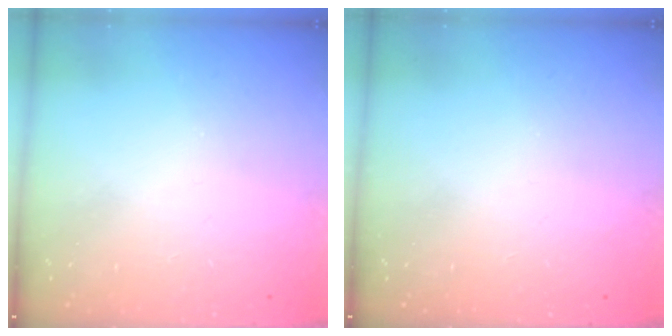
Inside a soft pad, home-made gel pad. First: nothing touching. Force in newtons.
{"total": 0.0}